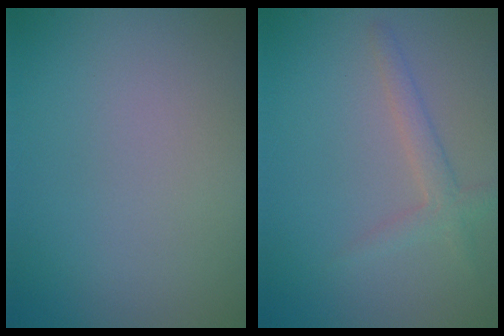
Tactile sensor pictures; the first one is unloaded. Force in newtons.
{"total": 1.9, "press": 1.9, "slide": 0.1}